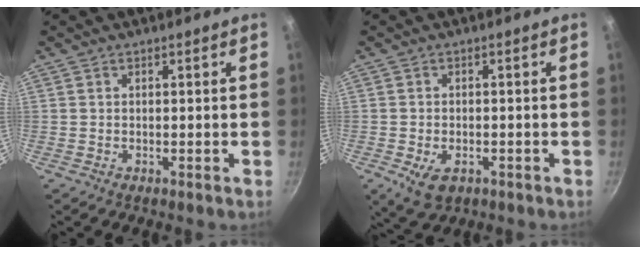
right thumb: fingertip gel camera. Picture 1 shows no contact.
{"total": 5.5, "force": [-2.0, 3.5, 3.7], "torque": [-0.059, -0.001, -0.026]}